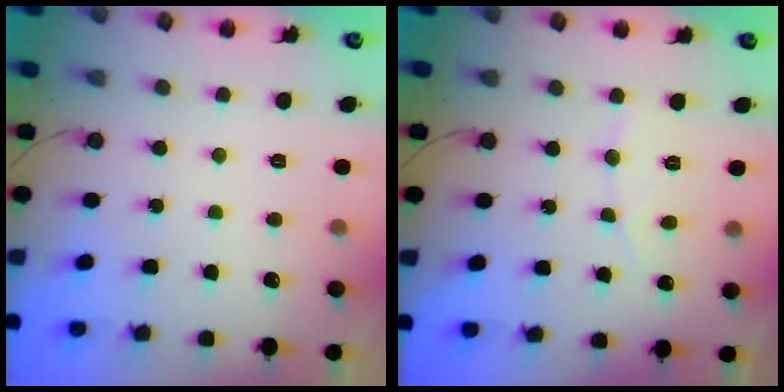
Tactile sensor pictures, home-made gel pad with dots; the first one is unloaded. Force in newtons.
{"total": 4.3, "press": 4.3, "slide": 0.3}